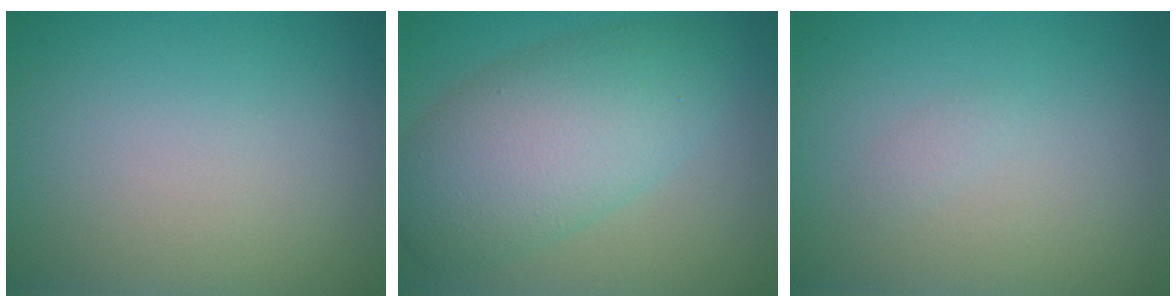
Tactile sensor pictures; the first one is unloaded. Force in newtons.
{"total": 8.0, "press": 8.0, "slide": 0.2}
{"total": 0.6, "press": 0.6, "slide": 0.0}